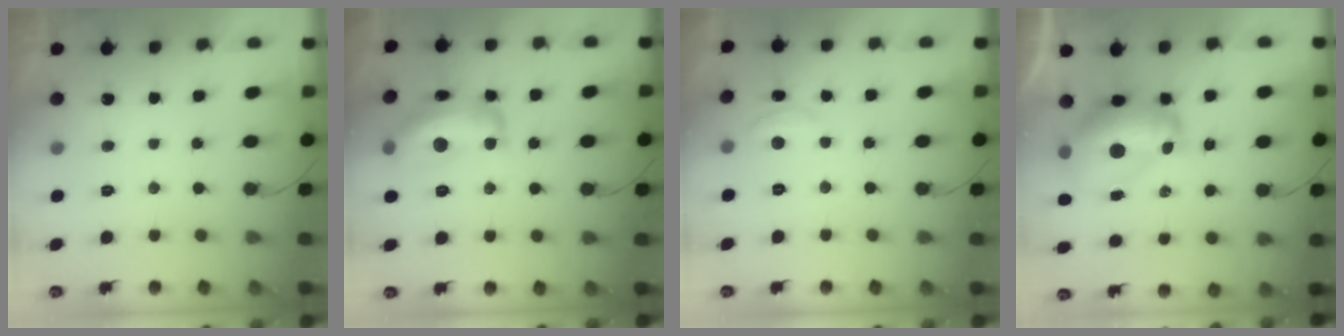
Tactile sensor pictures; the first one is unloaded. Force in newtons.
{"total": 16.4, "press": 16.4, "slide": 0.9}
{"total": 5.7, "press": 5.7, "slide": 0.5}
{"total": 13.1, "press": 13.0, "slide": 1.3}